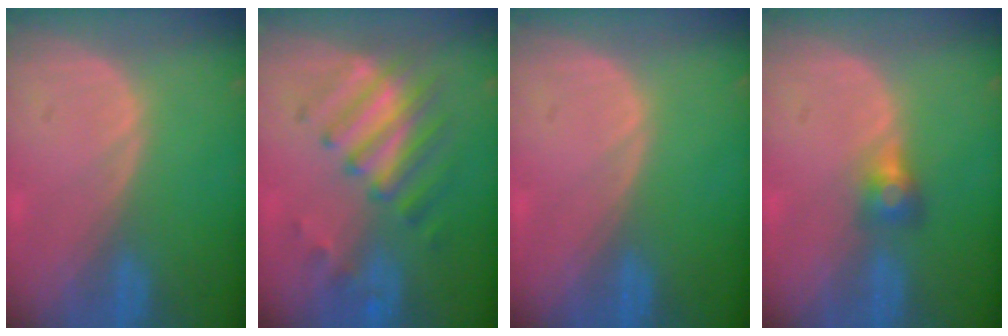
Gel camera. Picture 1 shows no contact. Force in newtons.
{"total": 7.8, "press": 7.3, "slide": 2.6}
{"total": 0.0}
{"total": 2.8, "press": 2.6, "slide": 1.0}